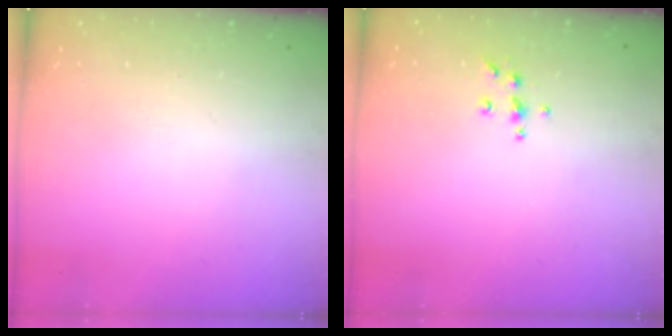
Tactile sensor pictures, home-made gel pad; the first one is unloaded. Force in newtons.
{"total": 5.0, "press": 5.0, "slide": 0.5}